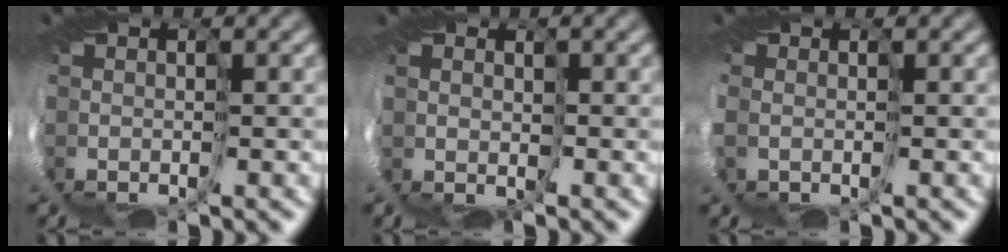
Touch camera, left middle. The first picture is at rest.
{"total": 1.4, "force": [1.0, 1.0, -0.1], "torque": [-0.011, 0.004, 0.013]}
{"total": 2.2, "force": [0.1, 1.9, 1.2], "torque": [-0.061, 0.004, 0.011]}